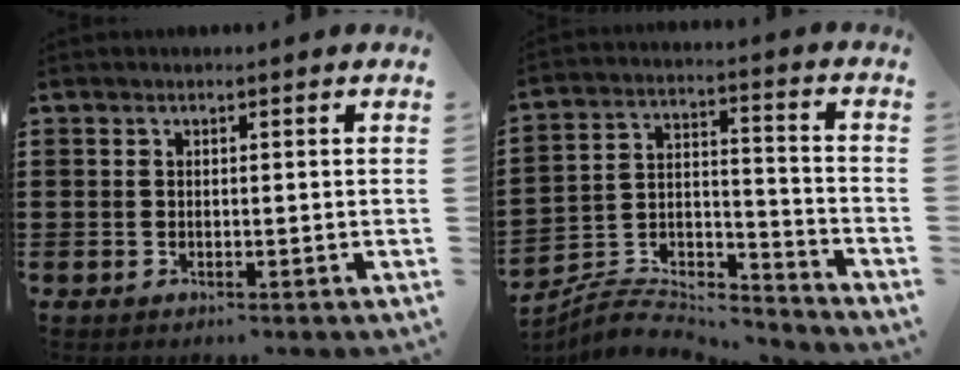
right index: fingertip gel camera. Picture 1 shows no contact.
{"total": 6.0, "force": [-5.7, 1.7, 1.1], "torque": [-0.027, 0.002, -0.115]}